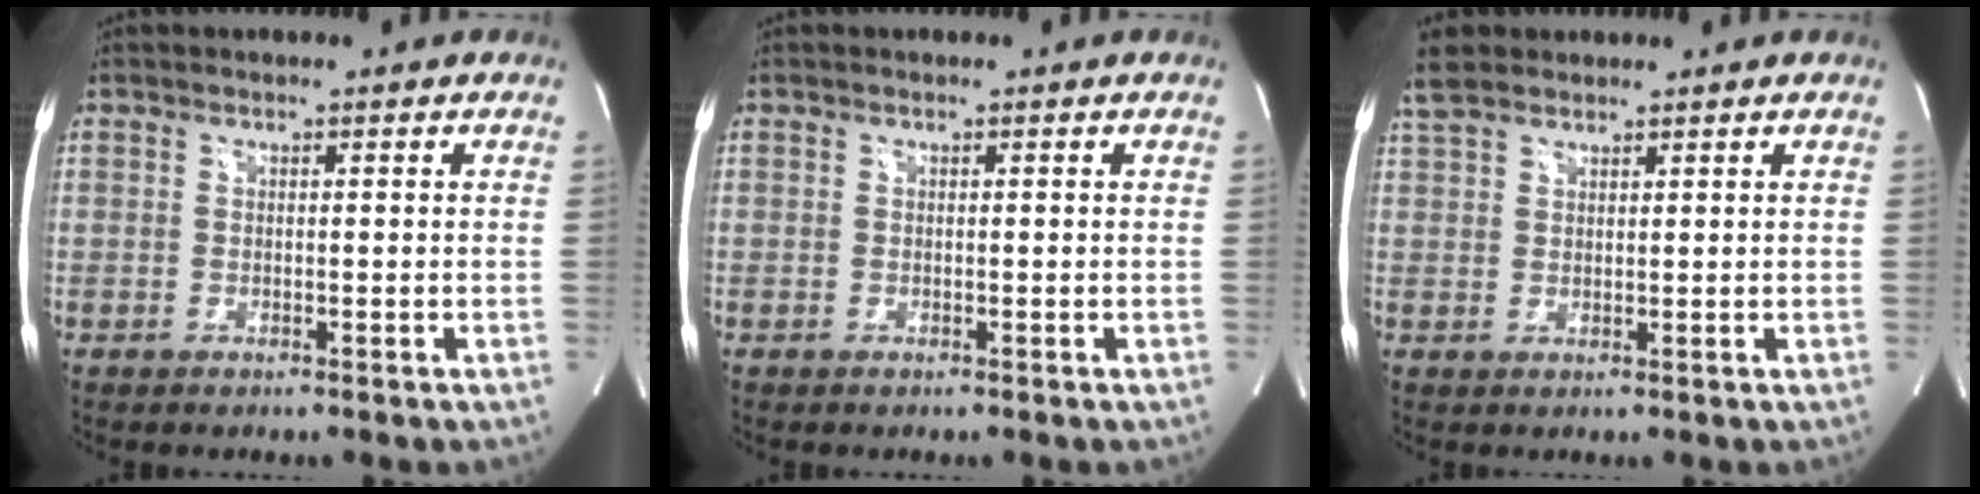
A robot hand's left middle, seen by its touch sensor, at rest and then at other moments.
{"total": 0.0}
{"total": 4.5, "force": [3.7, 1.9, 1.7], "torque": [-0.047, 0.019, 0.077]}